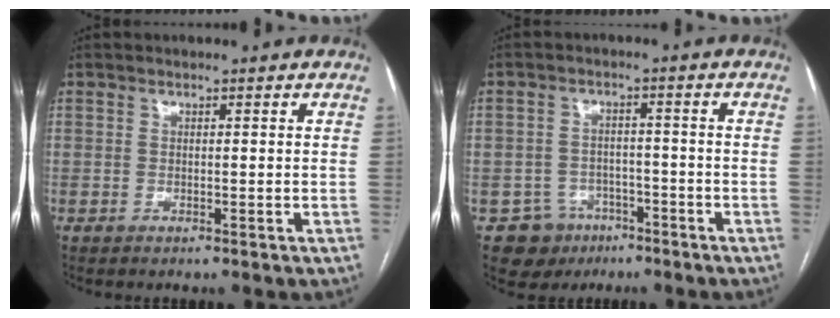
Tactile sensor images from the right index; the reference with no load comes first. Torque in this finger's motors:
{"motor_torque": [-1.12, -0.76, -0.96, -0.21]}